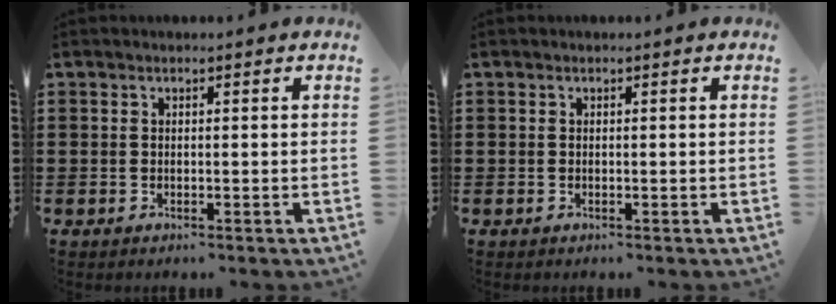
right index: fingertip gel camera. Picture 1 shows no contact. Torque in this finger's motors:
{"motor_torque": [-0.57, 1.57, 0.00, 0.00]}